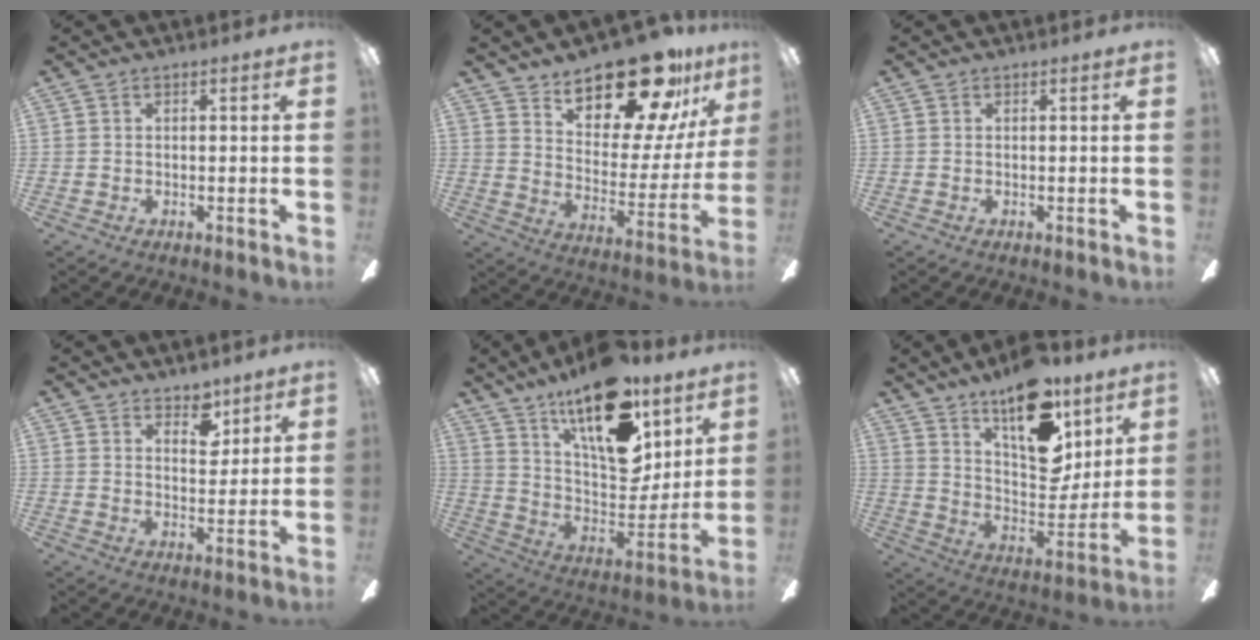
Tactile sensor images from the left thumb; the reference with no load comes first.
{"total": 21.8, "force": [17.1, 7.8, 11.0], "torque": [-0.169, -0.123, 0.291]}
{"total": 0.0}
{"total": 5.8, "force": [4.4, 3.1, 2.1], "torque": [-0.005, -0.026, 0.074]}
{"total": 22.9, "force": [14.6, 10.0, 14.5], "torque": [-0.224, -0.098, 0.256]}
{"total": 20.4, "force": [13.6, 9.1, 12.1], "torque": [-0.178, -0.092, 0.236]}